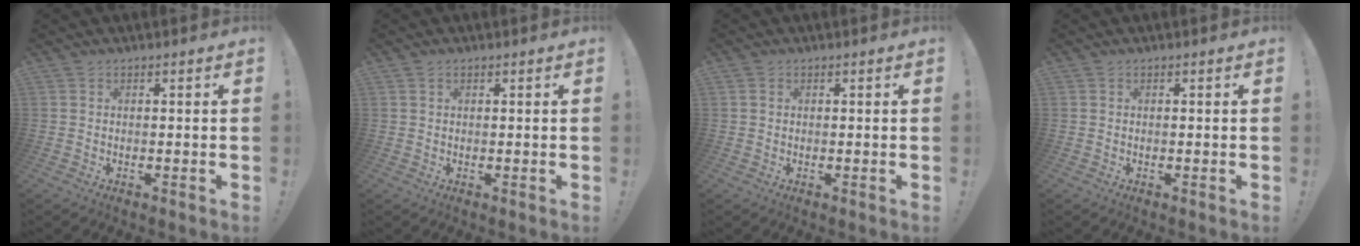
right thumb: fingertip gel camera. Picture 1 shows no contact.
{"total": 0.8, "force": [0.5, 0.5, 0.3], "torque": [0.001, -0.002, 0.007]}
{"total": 0.8, "force": [0.3, 0.7, 0.2], "torque": [-0.004, 0.003, 0.006]}
{"total": 0.0}